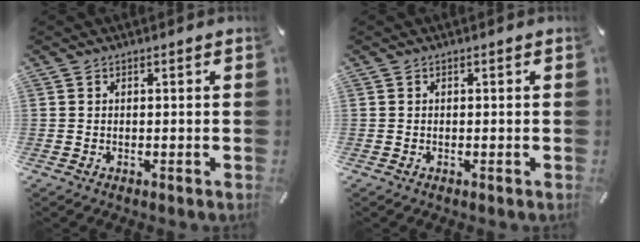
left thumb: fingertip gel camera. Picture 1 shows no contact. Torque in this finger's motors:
{"motor_torque": [0.00, 0.00, -0.01, 0.01, 0.00]}